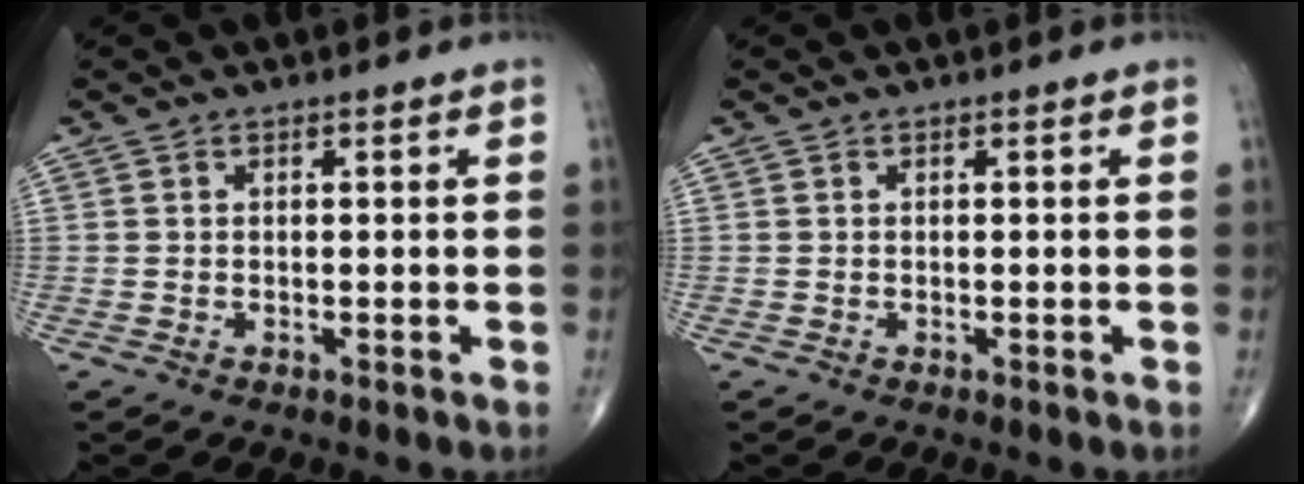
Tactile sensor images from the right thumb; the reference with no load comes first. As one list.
[{"total": 0.0}]